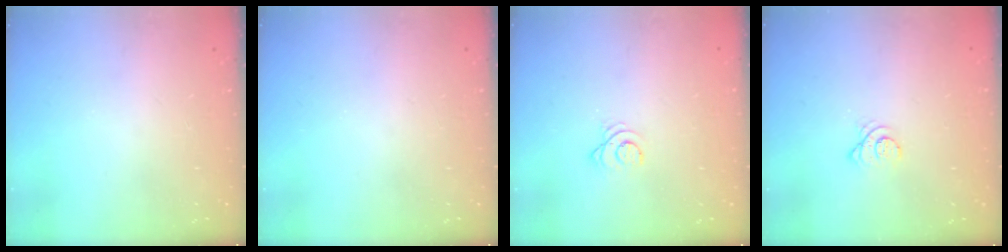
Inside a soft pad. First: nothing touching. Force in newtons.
{"total": 0.0}
{"total": 2.3, "press": 2.3, "slide": 0.3}
{"total": 3.3, "press": 3.2, "slide": 0.6}